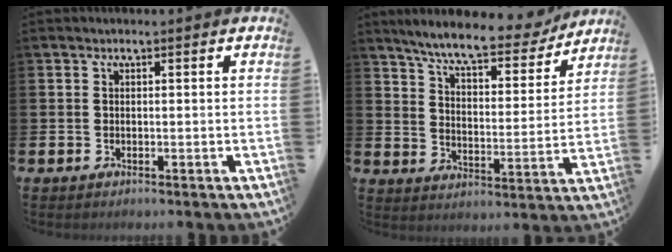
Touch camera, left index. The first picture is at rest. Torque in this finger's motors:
{"motor_torque": [1.04, -1.10, 0.70, 0.20]}